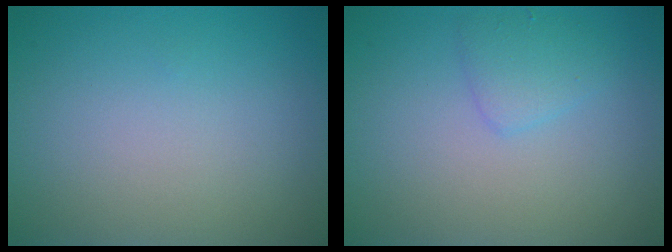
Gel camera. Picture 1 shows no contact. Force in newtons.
{"total": 1.7, "press": 1.7, "slide": 0.0}